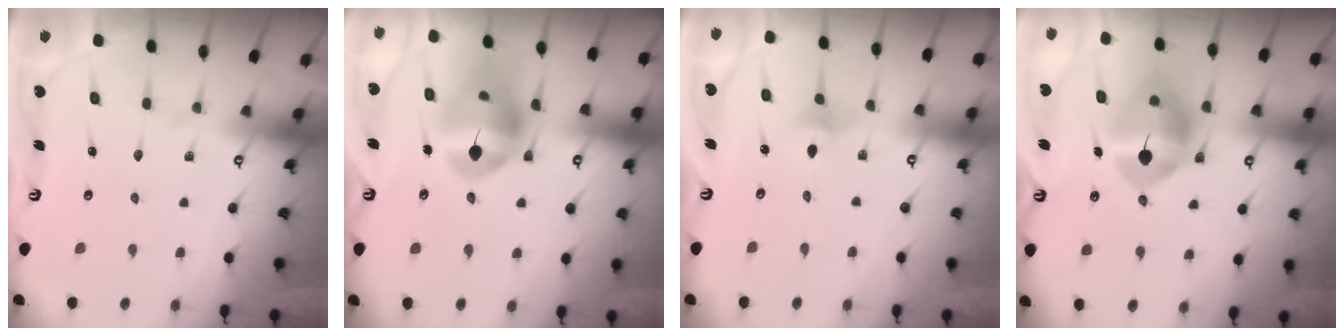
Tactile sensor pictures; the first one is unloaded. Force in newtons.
{"total": 16.5, "press": 16.4, "slide": 1.9}
{"total": 2.9, "press": 2.9, "slide": 0.6}
{"total": 12.8, "press": 12.7, "slide": 2.0}